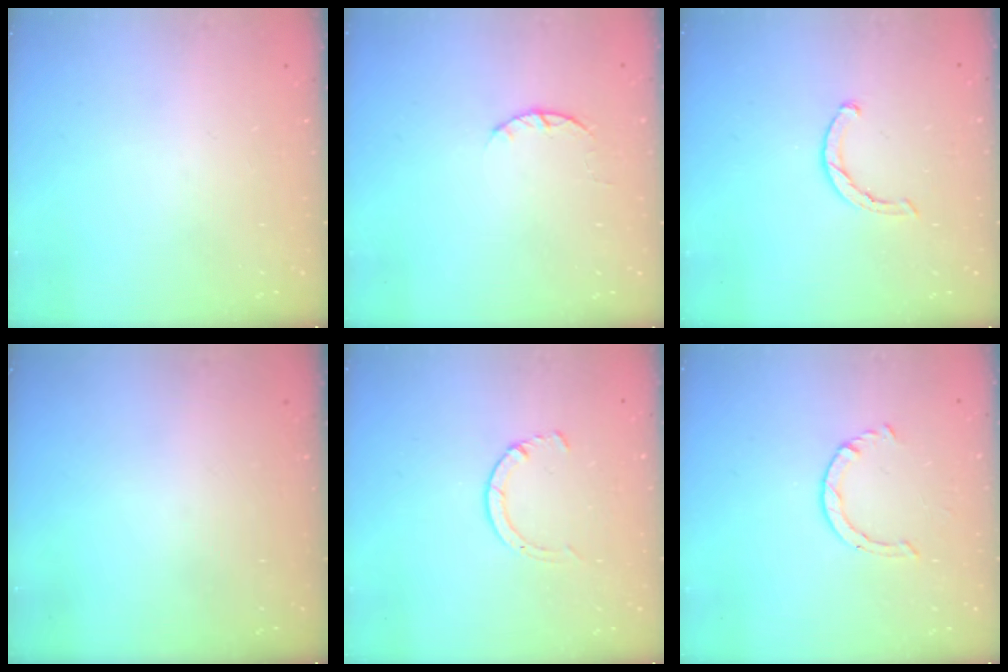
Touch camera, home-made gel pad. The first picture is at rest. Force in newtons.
{"total": 2.3, "press": 2.3, "slide": 0.4}
{"total": 1.8, "press": 1.8, "slide": 0.3}
{"total": 0.0}
{"total": 2.8, "press": 2.8, "slide": 0.4}
{"total": 2.6, "press": 2.6, "slide": 0.3}